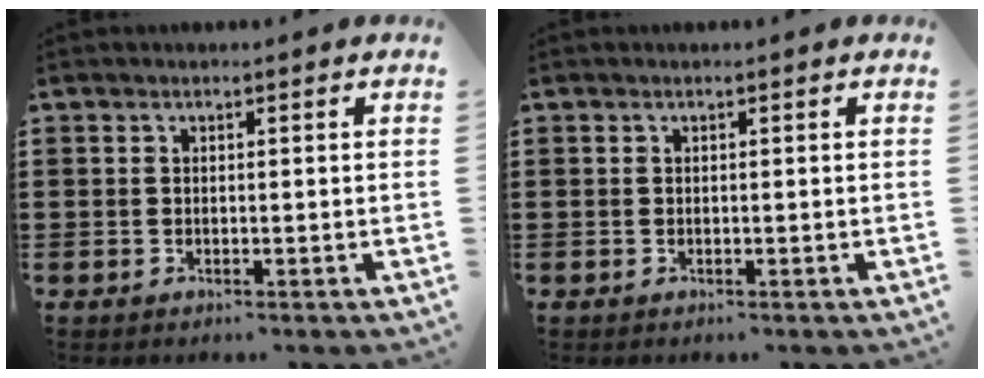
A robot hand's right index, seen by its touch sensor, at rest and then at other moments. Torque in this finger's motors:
{"motor_torque": [0.21, 0.03, 0.01, 0.01]}